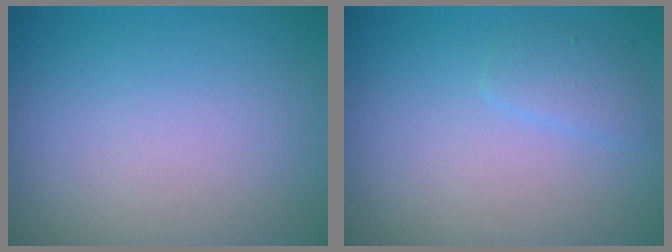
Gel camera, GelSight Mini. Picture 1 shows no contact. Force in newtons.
{"total": 1.4, "press": 1.4, "slide": 0.1}